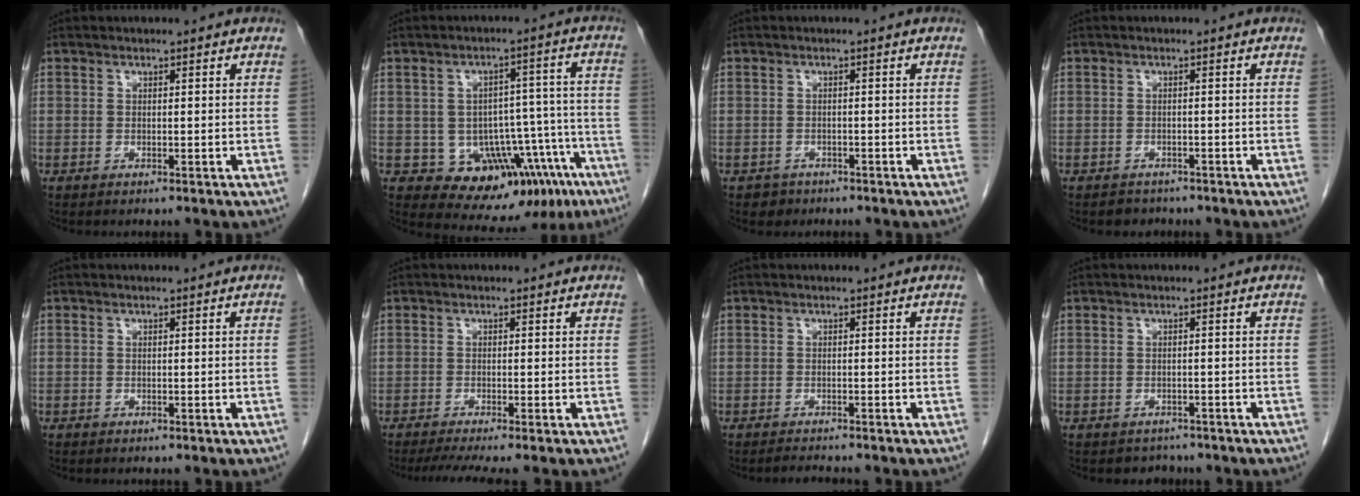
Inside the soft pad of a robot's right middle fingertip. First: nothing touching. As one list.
[{"total": 14.2, "force": [-8.2, 8.1, 8.4], "torque": [-0.069, 0.051, -0.104]}, {"total": 1.8, "force": [-1.2, 1.3, -0.1], "torque": [-0.006, 0.006, -0.017]}, {"total": 2.1, "force": [-1.7, 1.2, -0.1], "torque": [-0.009, 0.003, -0.027]}, {"total": 0.0}, {"total": 4.2, "force": [-3.3, -0.2, 2.7], "torque": [-0.042, -0.012, -0.056]}, {"total": 1.3, "force": [-1.3, 0.0, 0.2], "torque": [-0.008, -0.008, -0.019]}, {"total": 2.5, "force": [-2.0, 1.4, -0.2], "torque": [-0.004, 0.003, -0.031]}]